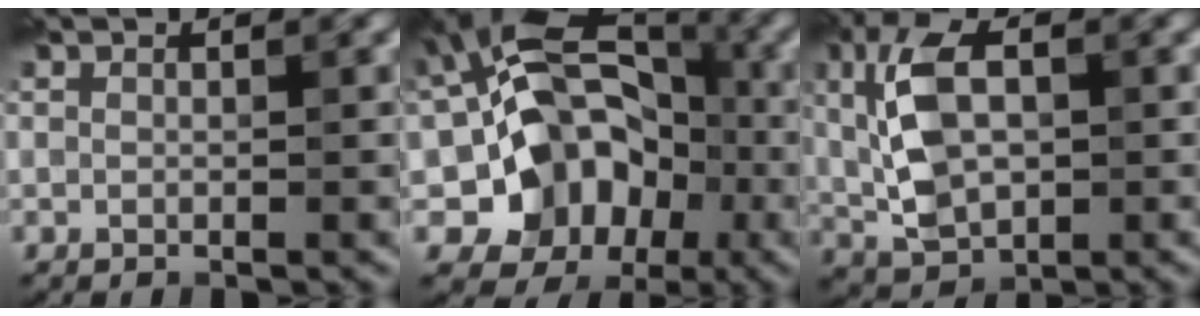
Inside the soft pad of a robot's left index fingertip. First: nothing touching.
{"total": 12.1, "force": [-2.3, 9.6, 7.1], "torque": [-0.085, 0.007, -0.054]}
{"total": 7.4, "force": [0.8, 4.3, 5.9], "torque": [-0.128, 0.010, 0.012]}